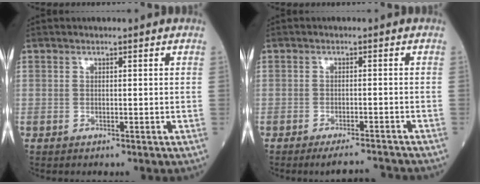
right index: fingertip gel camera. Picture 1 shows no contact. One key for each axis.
{"total": 5.4, "fx": -5.2, "fy": -0.3, "fz": 1.4, "tx": -0.013, "ty": -0.006, "tz": -0.078}